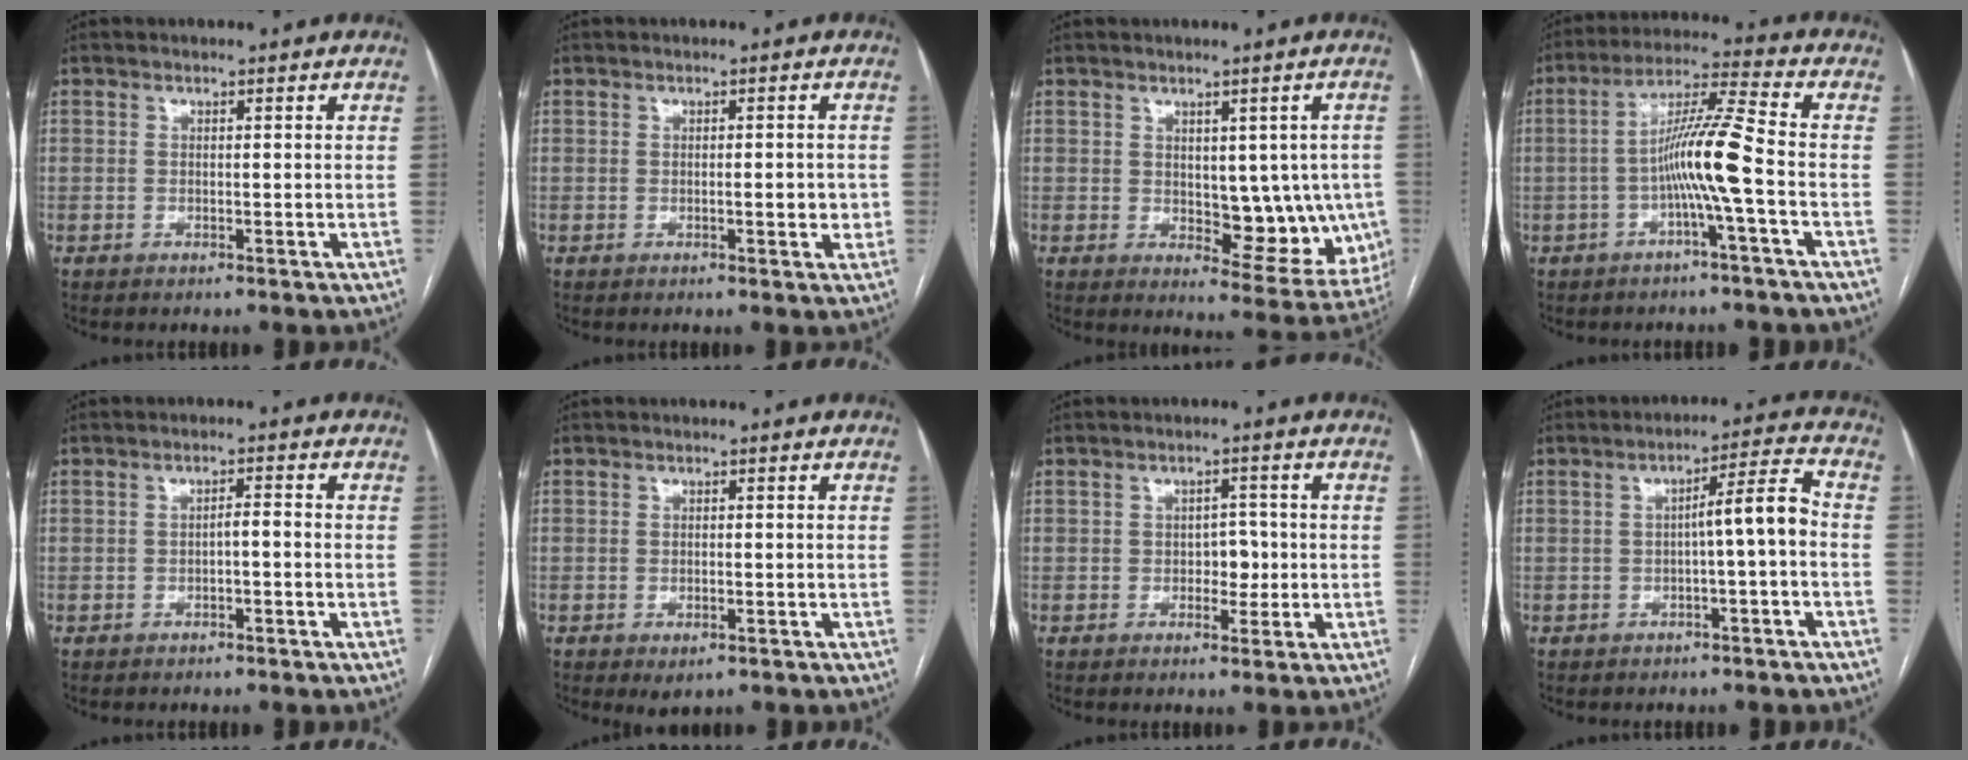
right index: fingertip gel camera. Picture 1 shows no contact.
{"total": 2.2, "force": [-0.2, 0.7, 2.1], "torque": [-0.031, 0.001, -0.001]}
{"total": 10.3, "force": [-0.2, 5.2, 8.8], "torque": [-0.087, 0.000, 0.012]}
{"total": 9.3, "force": [-2.4, -1.1, 8.9], "torque": [-0.166, 0.018, -0.047]}
{"total": 1.8, "force": [-0.6, 0.3, 1.6], "torque": [-0.022, 0.004, -0.011]}
{"total": 1.9, "force": [-1.0, 0.7, 1.5], "torque": [-0.023, -0.003, -0.009]}
{"total": 3.0, "force": [-0.5, 1.9, 2.2], "torque": [-0.022, 0.005, -0.005]}
{"total": 5.8, "force": [-1.0, 0.0, 5.8], "torque": [-0.083, 0.019, -0.014]}